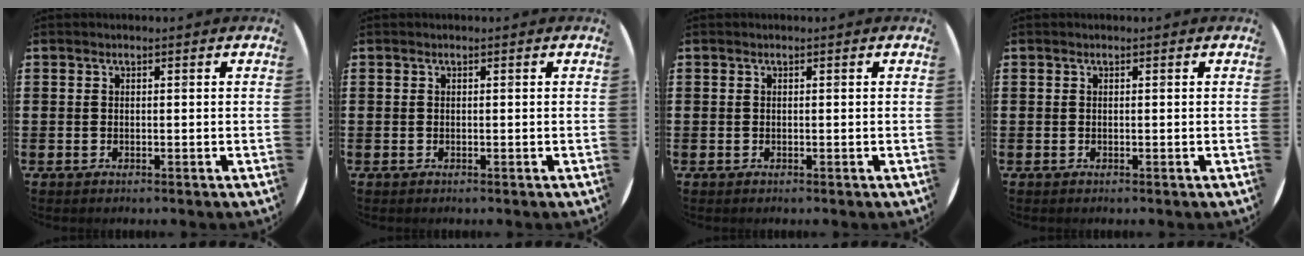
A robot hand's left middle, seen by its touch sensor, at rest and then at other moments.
{"total": 0.0}
{"total": 0.0}
{"total": 0.0}